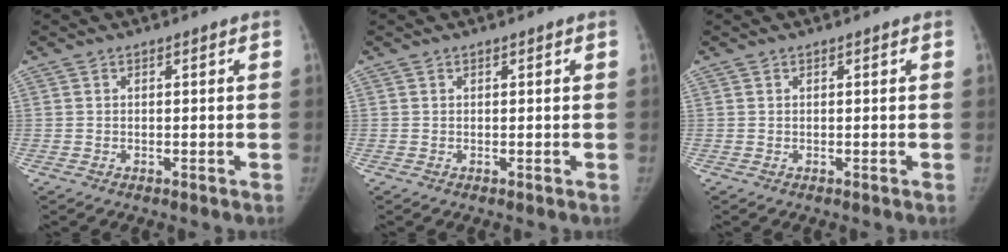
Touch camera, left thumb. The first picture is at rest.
{"total": 0.0}
{"total": 0.0}